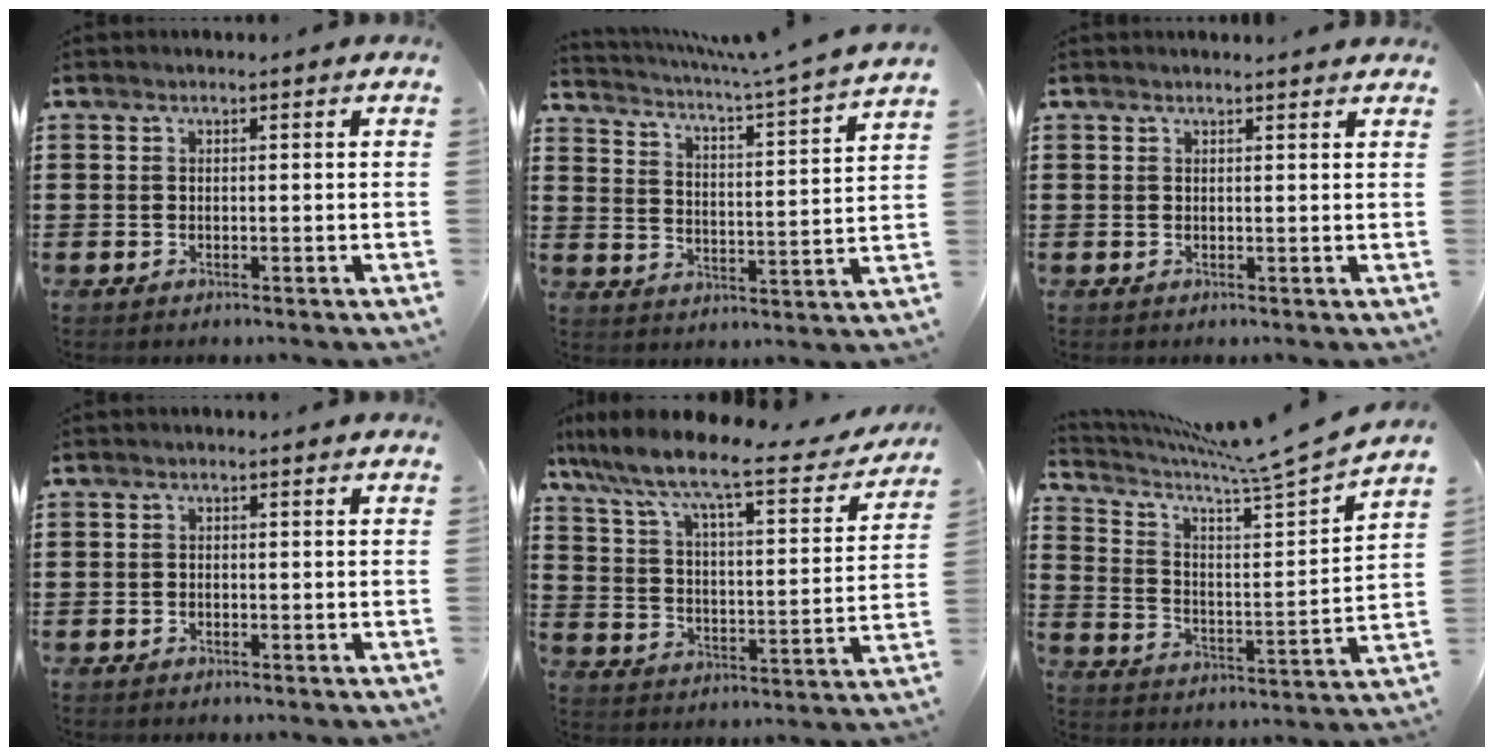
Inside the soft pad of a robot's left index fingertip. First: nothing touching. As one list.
[{"total": 4.5, "force": [3.9, -0.8, 2.1], "torque": [-0.061, -0.041, 0.055]}, {"total": 1.0, "force": [1.0, -0.1, 0.3], "torque": [-0.006, -0.002, 0.019]}, {"total": 0.6, "force": [-0.5, 0.4, 0.1], "torque": [-0.005, 0.002, -0.011]}, {"total": 8.4, "force": [7.1, 0.6, 4.6], "torque": [-0.120, -0.052, 0.111]}, {"total": 7.4, "force": [6.7, -0.7, 3.2], "torque": [-0.091, -0.054, 0.103]}]